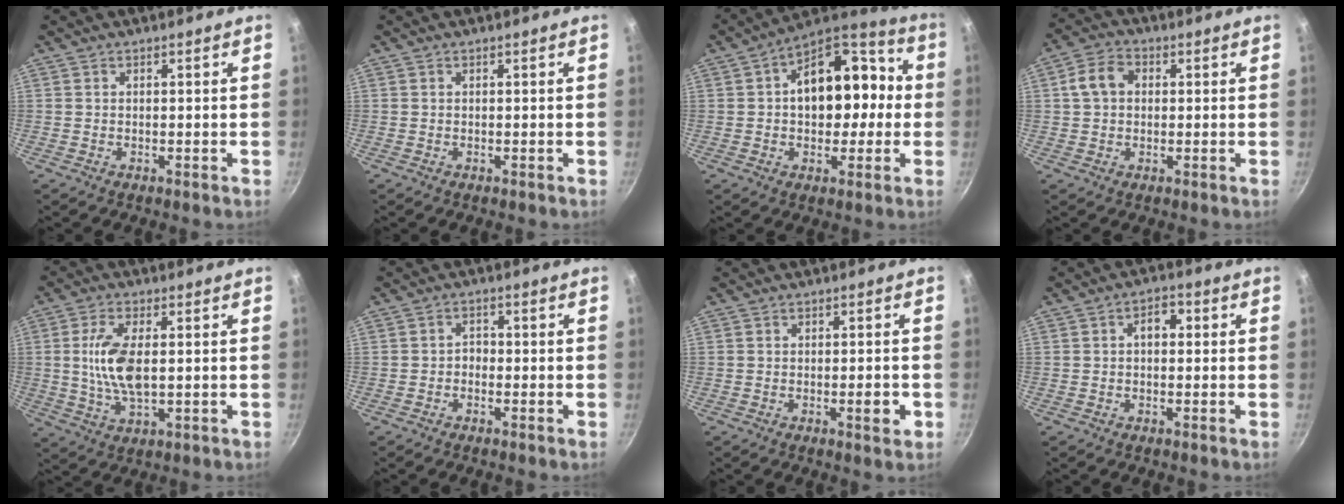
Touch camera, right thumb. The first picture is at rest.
{"total": 0.0}
{"total": 17.5, "force": [1.2, 10.7, 13.8], "torque": [-0.152, 0.040, 0.009]}
{"total": 6.1, "force": [0.9, 4.7, 3.8], "torque": [-0.067, 0.016, 0.011]}
{"total": 9.7, "force": [0.8, 4.4, 8.7], "torque": [-0.182, -0.008, 0.020]}
{"total": 1.9, "force": [-0.7, 1.5, 1.0], "torque": [-0.002, 0.009, -0.019]}
{"total": 3.4, "force": [-1.0, 1.0, 3.1], "torque": [-0.040, -0.001, -0.013]}
{"total": 3.6, "force": [0.4, 2.3, 2.8], "torque": [-0.030, 0.013, 0.000]}